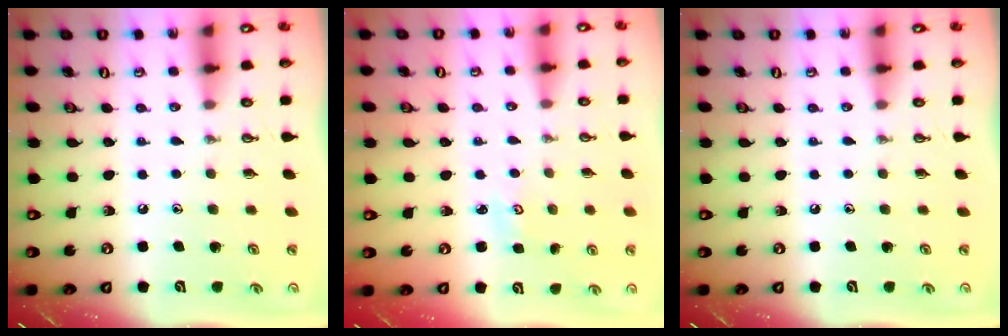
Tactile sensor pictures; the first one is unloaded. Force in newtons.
{"total": 2.0, "press": 2.0, "slide": 0.3}
{"total": 0.0}